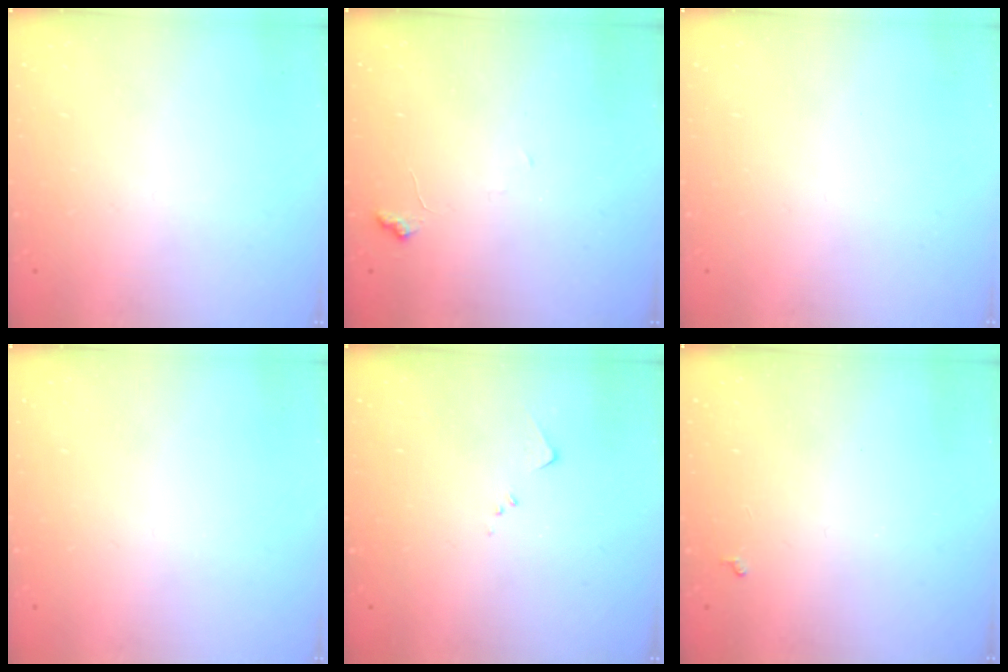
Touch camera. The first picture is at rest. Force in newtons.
{"total": 6.1, "press": 6.0, "slide": 0.5}
{"total": 0.0}
{"total": 0.0}
{"total": 3.5, "press": 3.5, "slide": 0.4}
{"total": 2.9, "press": 2.9, "slide": 0.4}